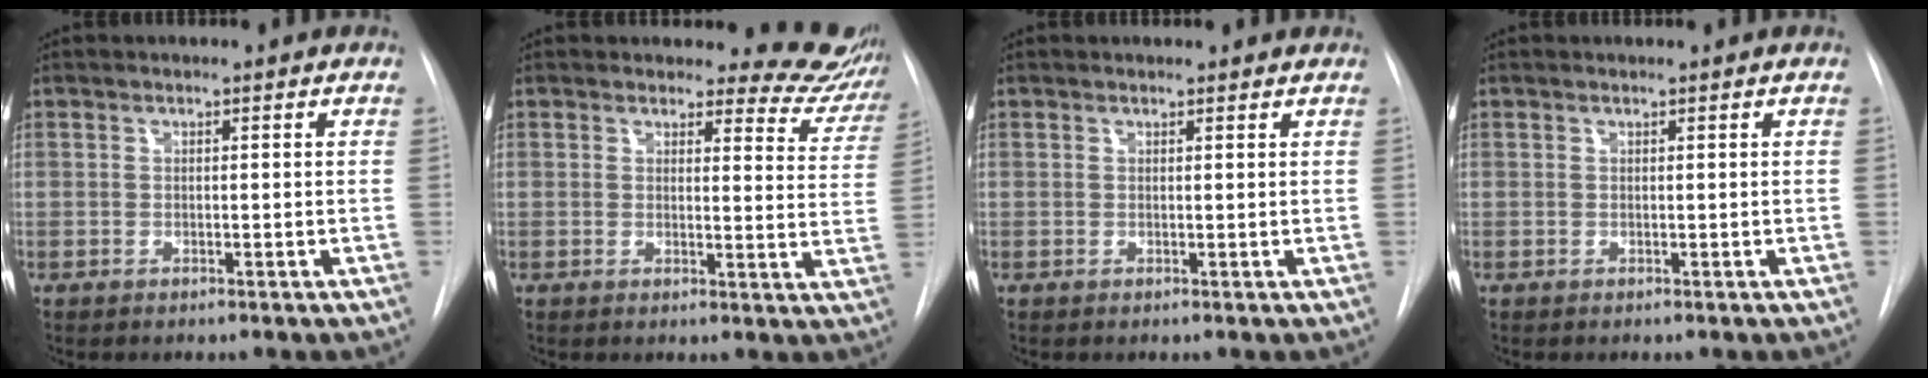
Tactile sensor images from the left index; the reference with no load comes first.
{"total": 9.5, "force": [9.0, 2.8, 0.1], "torque": [0.035, -0.067, 0.062]}
{"total": 2.3, "force": [2.1, 0.8, 0.5], "torque": [-0.010, 0.012, 0.015]}
{"total": 0.0}